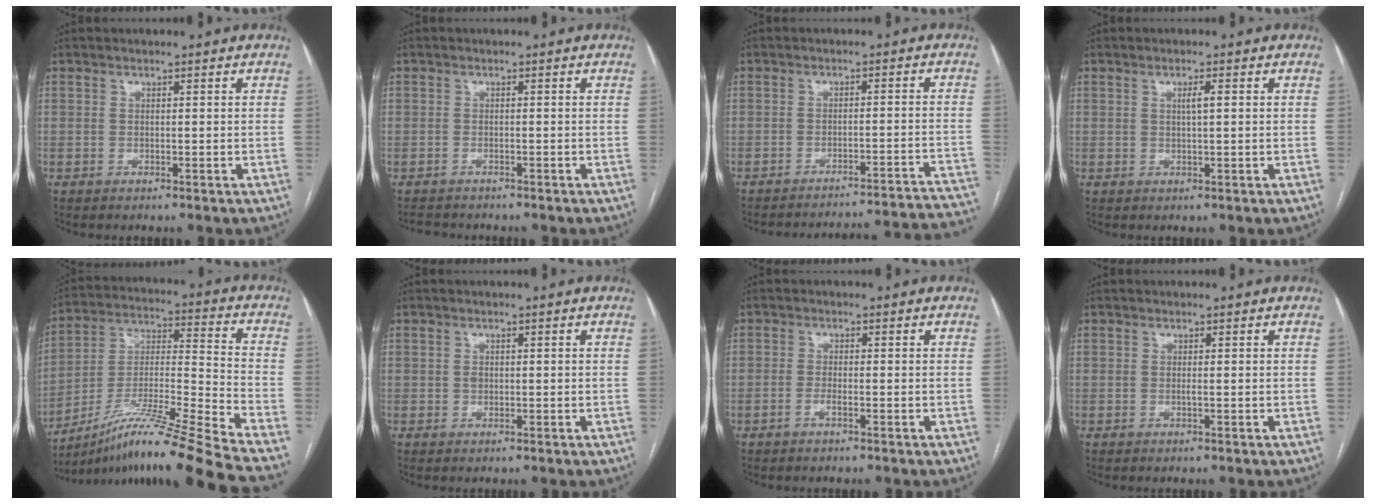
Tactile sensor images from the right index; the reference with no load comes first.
{"total": 3.1, "force": [-2.7, 1.4, 0.1], "torque": [-0.005, -0.002, -0.042]}
{"total": 23.5, "force": [-22.9, -0.5, 5.0], "torque": [-0.035, -0.005, -0.268]}
{"total": 1.7, "force": [0.4, 0.1, 1.6], "torque": [-0.029, 0.002, 0.006]}
{"total": 23.1, "force": [-18.6, -2.4, 13.4], "torque": [-0.212, -0.012, -0.328]}
{"total": 0.8, "force": [-0.1, 0.7, 0.4], "torque": [-0.008, 0.002, -0.002]}
{"total": 1.4, "force": [-0.9, 0.2, 1.0], "torque": [-0.019, 0.003, -0.018]}
{"total": 0.0}